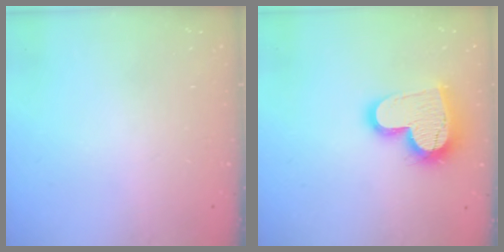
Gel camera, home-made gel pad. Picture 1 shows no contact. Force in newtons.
{"total": 18.2, "press": 18.1, "slide": 1.5}